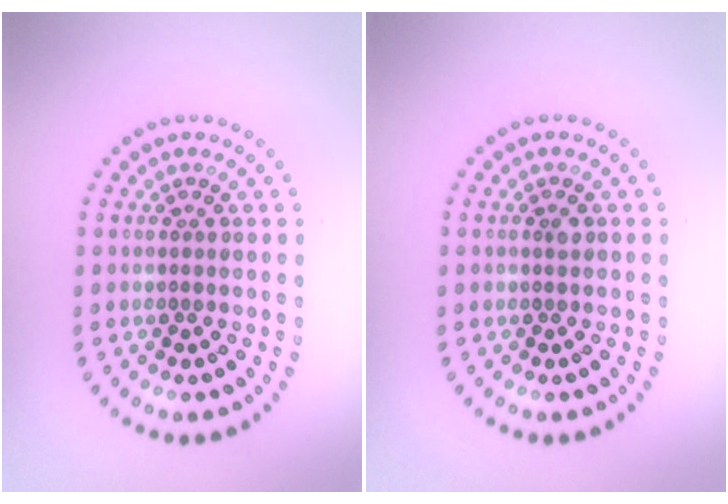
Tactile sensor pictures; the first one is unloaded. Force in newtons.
{"total": 0.7, "press": 0.6, "slide": 0.2}